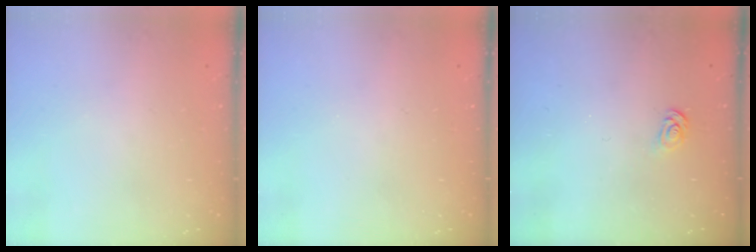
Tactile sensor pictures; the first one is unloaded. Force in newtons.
{"total": 0.0}
{"total": 2.6, "press": 2.6, "slide": 0.3}